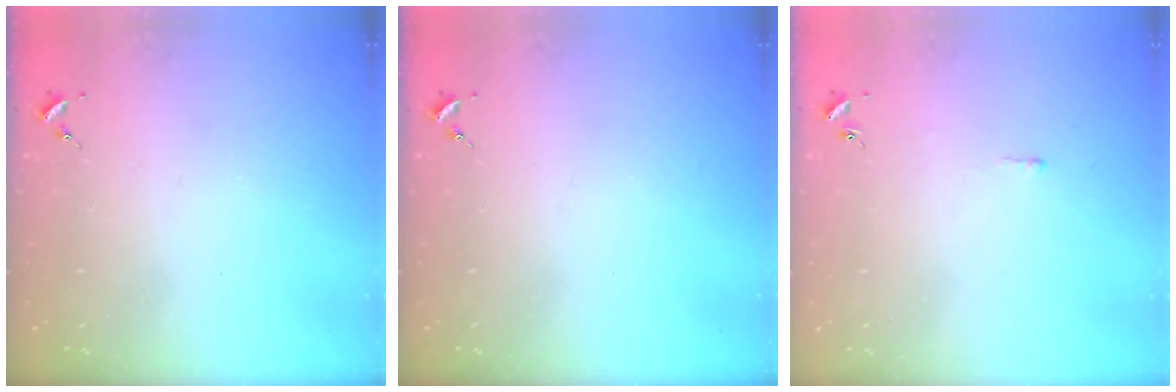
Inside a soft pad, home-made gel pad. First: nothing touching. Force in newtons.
{"total": 0.0}
{"total": 2.6, "press": 2.6, "slide": 0.4}